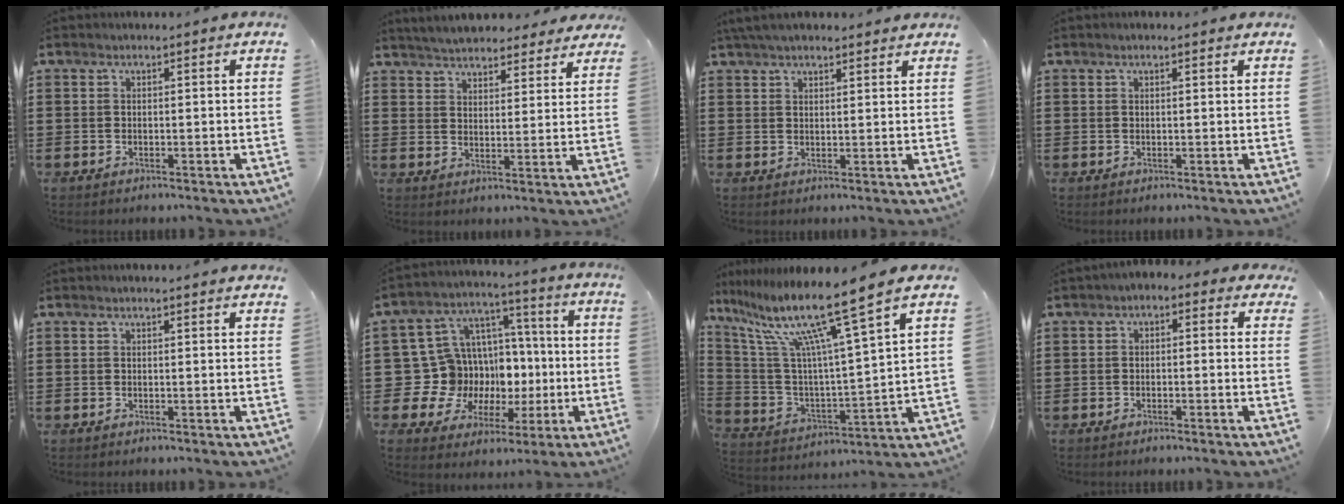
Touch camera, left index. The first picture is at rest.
{"total": 4.9, "force": [4.8, 0.5, 0.5], "torque": [-0.030, -0.019, 0.087]}
{"total": 4.0, "force": [3.5, 0.9, 1.7], "torque": [-0.042, -0.001, 0.067]}
{"total": 0.8, "force": [0.5, 0.0, 0.6], "torque": [-0.012, 0.001, 0.010]}
{"total": 1.1, "force": [1.0, -0.1, 0.4], "torque": [-0.009, -0.002, 0.019]}
{"total": 12.9, "force": [-1.8, 12.3, 3.5], "torque": [-0.118, -0.015, -0.009]}
{"total": 14.1, "force": [10.5, -0.5, 9.4], "torque": [-0.219, -0.067, 0.168]}
{"total": 1.5, "force": [-1.1, 0.8, 0.7], "torque": [-0.017, 0.008, -0.025]}